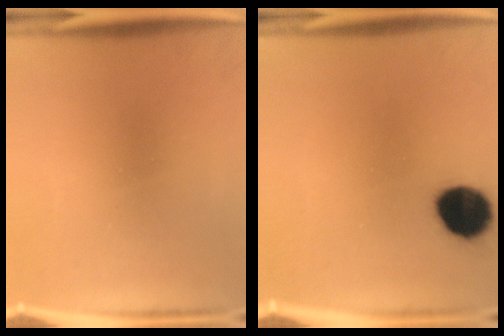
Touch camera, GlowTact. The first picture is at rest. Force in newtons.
{"total": 11.9}